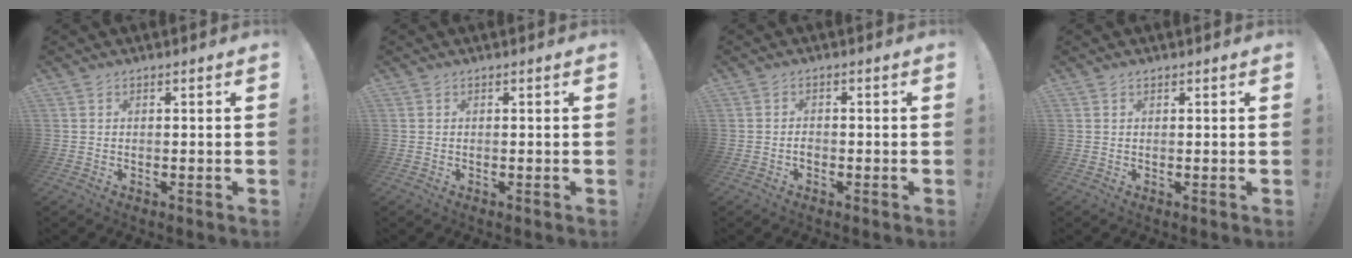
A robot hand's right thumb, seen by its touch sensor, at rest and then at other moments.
{"total": 0.0}
{"total": 1.4, "force": [-1.0, 0.8, 0.7], "torque": [-0.012, 0.003, -0.018]}
{"total": 0.0}